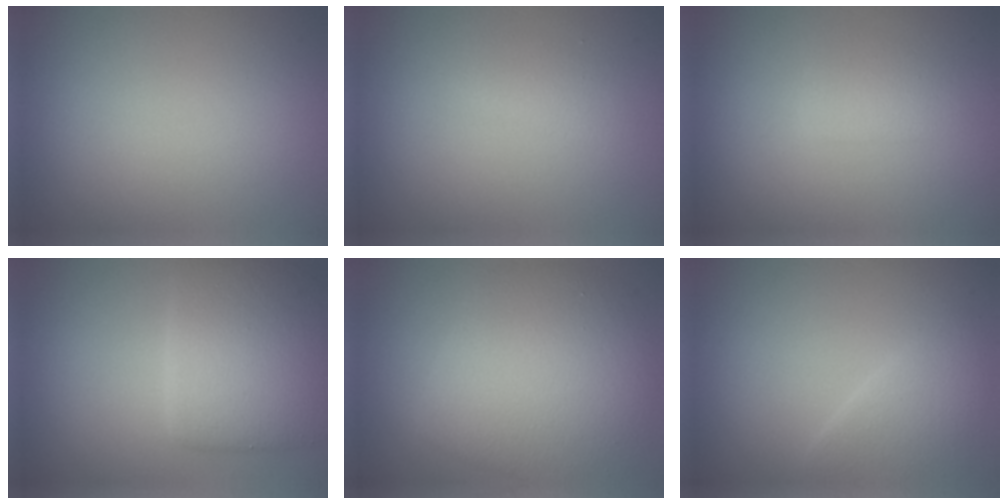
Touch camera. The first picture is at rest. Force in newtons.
{"total": 1.3, "press": 1.3, "slide": 0.1}
{"total": 1.6, "press": 1.6, "slide": 0.0}
{"total": 6.2, "press": 6.2, "slide": 0.1}
{"total": 8.1, "press": 8.1, "slide": 0.4}
{"total": 3.0, "press": 3.0, "slide": 0.1}